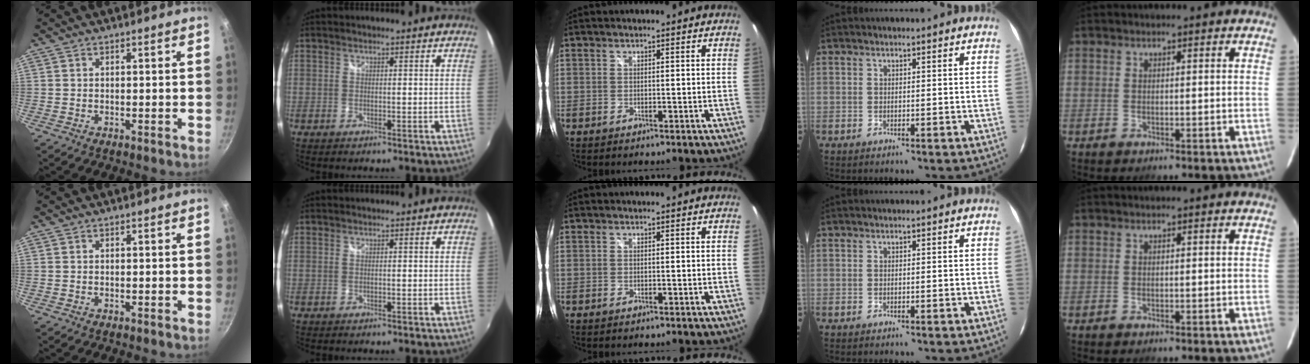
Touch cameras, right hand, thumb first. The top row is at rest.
{}